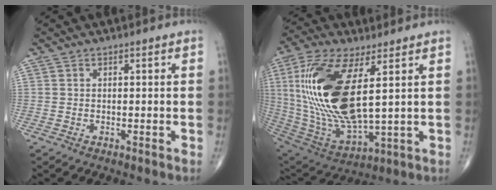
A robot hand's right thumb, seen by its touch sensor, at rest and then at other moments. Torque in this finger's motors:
{"motor_torque": [0.13, 4.51, 2.20, 0.56, 0.39]}